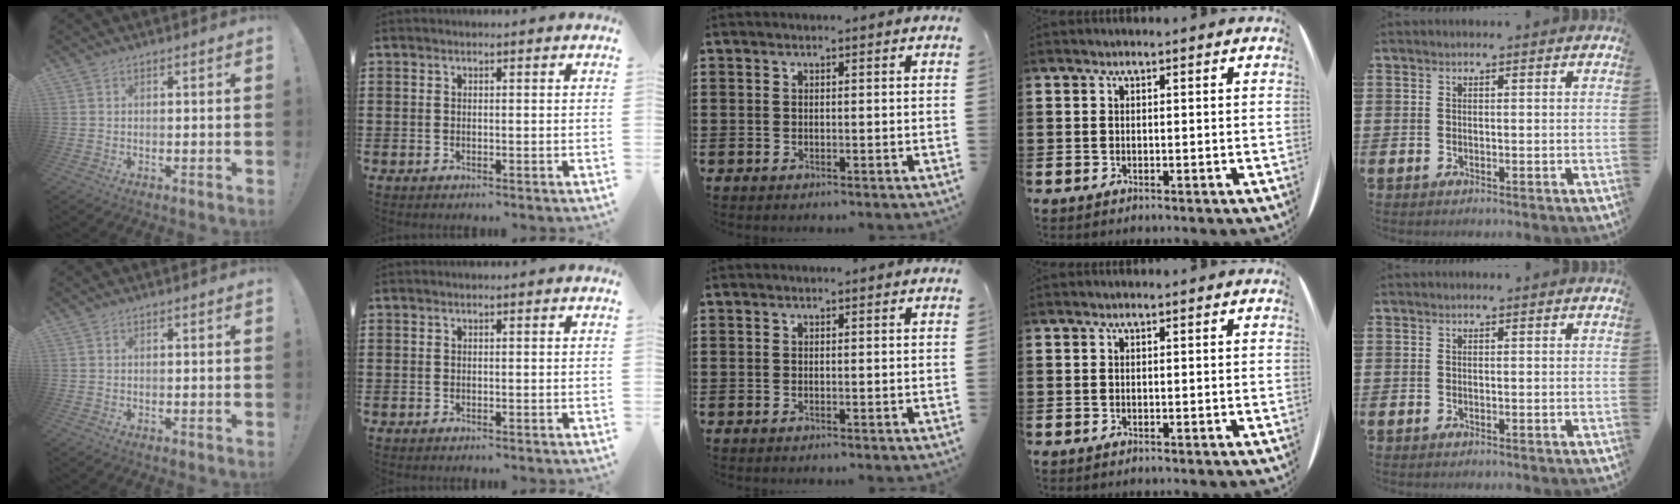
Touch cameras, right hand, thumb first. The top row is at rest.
{}